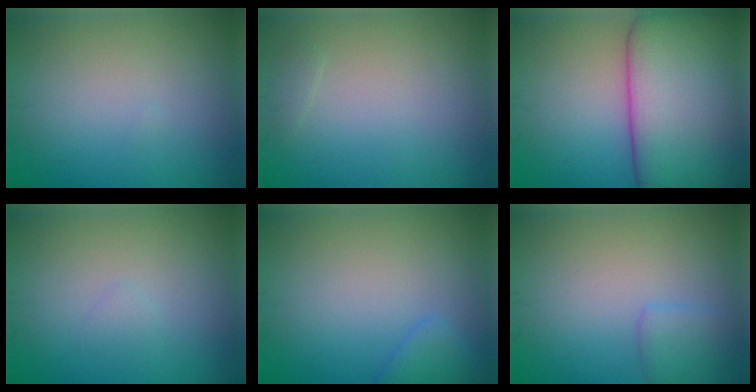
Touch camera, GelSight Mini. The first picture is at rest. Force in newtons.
{"total": 0.6, "press": 0.6, "slide": 0.1}
{"total": 13.6, "press": 13.6, "slide": 0.8}
{"total": 0.6, "press": 0.6, "slide": 0.1}
{"total": 1.6, "press": 1.6, "slide": 0.2}
{"total": 1.6, "press": 1.6, "slide": 0.0}